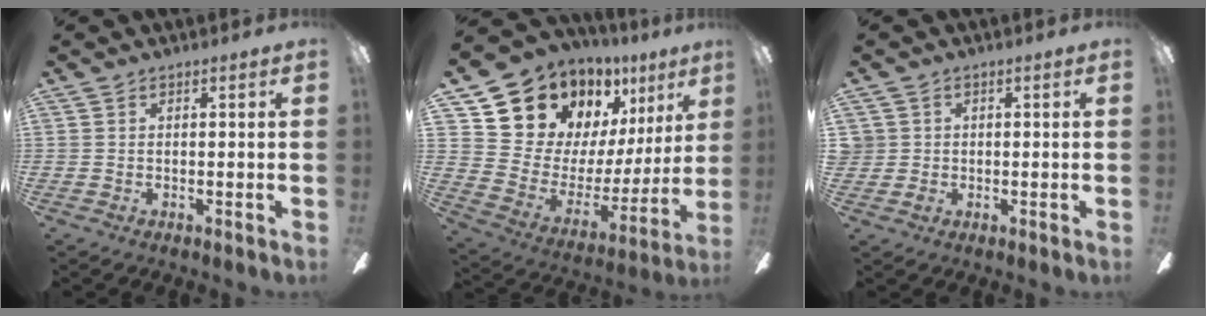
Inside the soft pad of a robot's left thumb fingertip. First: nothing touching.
{"total": 13.4, "force": [11.6, 6.6, 1.6], "torque": [-0.063, -0.121, 0.224]}
{"total": 2.7, "force": [0.1, 2.7, 0.2], "torque": [-0.002, 0.002, 0.001]}